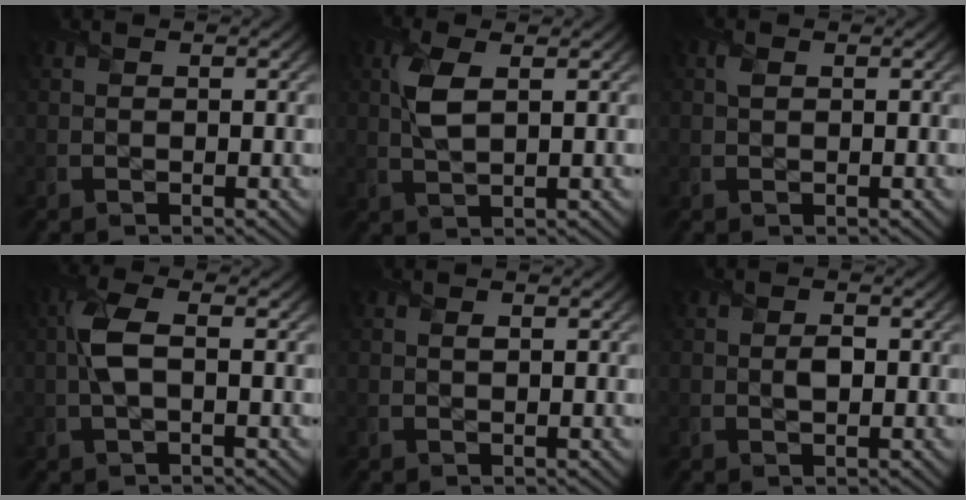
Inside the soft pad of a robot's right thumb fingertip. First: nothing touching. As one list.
[{"total": 4.1, "force": [1.1, 1.6, 3.6], "torque": [-0.090, 0.002, 0.023]}, {"total": 0.8, "force": [0.3, 0.5, 0.5], "torque": [-0.015, 0.000, 0.007]}, {"total": 4.3, "force": [0.1, 1.6, 3.9], "torque": [-0.096, 0.007, -0.002]}, {"total": 0.0}, {"total": 1.4, "force": [-0.1, 0.9, 1.0], "torque": [-0.016, -0.004, -0.001]}]